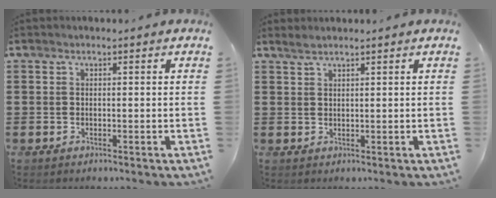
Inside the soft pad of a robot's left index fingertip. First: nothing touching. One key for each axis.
{"total": 1.3, "fx": 1.2, "fy": 0.1, "fz": 0.6, "tx": -0.014, "ty": 0.000, "tz": 0.023}